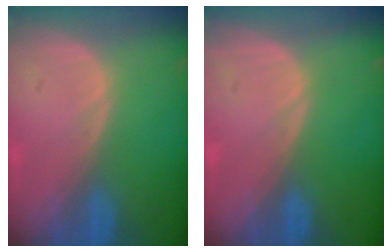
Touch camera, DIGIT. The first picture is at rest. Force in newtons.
{"total": 0.0}